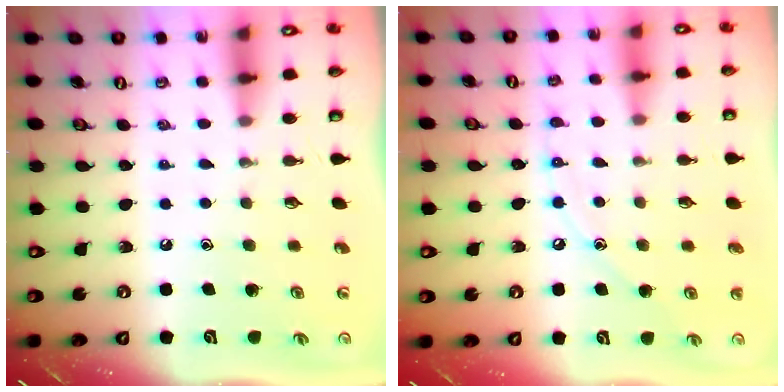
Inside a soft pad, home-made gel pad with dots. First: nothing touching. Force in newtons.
{"total": 6.5, "press": 6.5, "slide": 0.5}